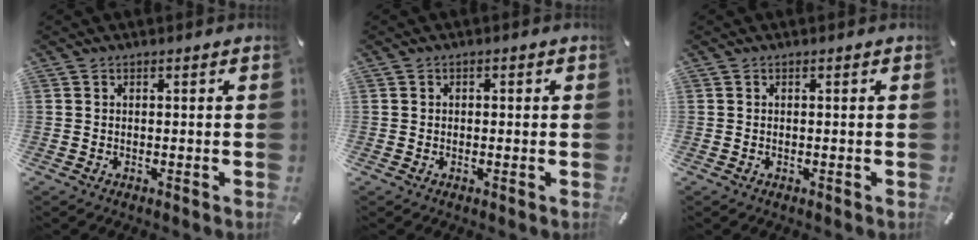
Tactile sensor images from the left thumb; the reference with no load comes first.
{"total": 0.9, "force": [-0.2, 0.9, -0.1], "torque": [0.001, 0.006, -0.007]}
{"total": 0.0}